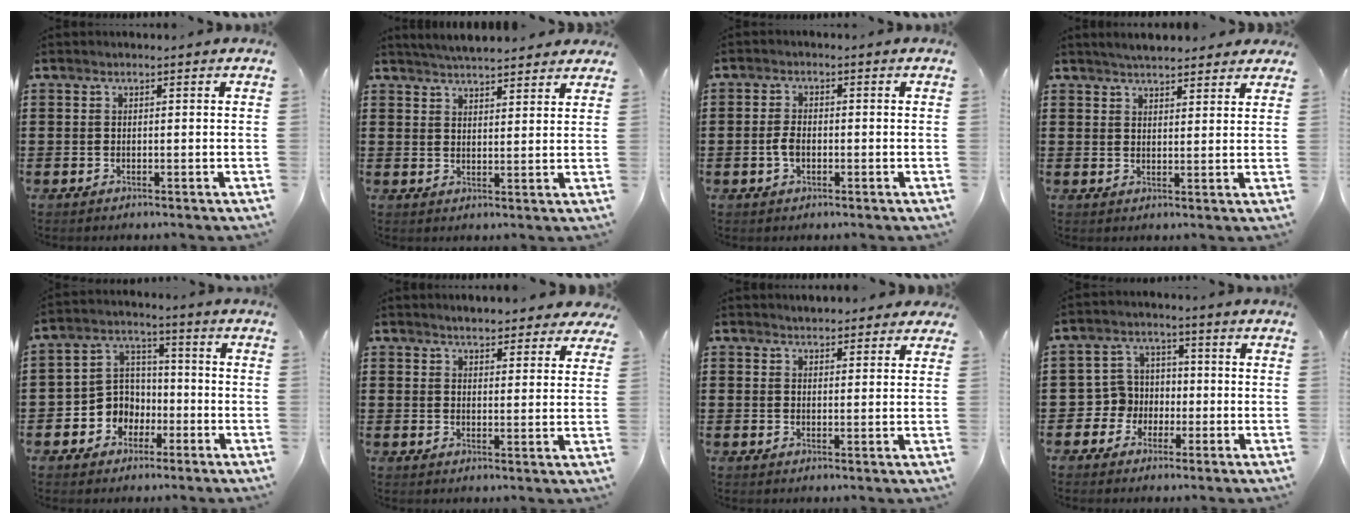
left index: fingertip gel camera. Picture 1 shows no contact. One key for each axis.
{"total": 4.0, "fx": 3.9, "fy": 0.3, "fz": 0.7, "tx": -0.024, "ty": -0.009, "tz": 0.072}
{"total": 2.7, "fx": -0.6, "fy": 1.5, "fz": 2.2, "tx": -0.065, "ty": -0.005, "tz": -0.018}
{"total": 3.6, "fx": 3.4, "fy": 0.5, "fz": 0.8, "tx": -0.024, "ty": -0.003, "tz": 0.064}
{"total": 6.0, "fx": -2.2, "fy": 5.5, "fz": 1.0, "tx": -0.052, "ty": 0.007, "tz": -0.047}
{"total": 3.9, "fx": 3.8, "fy": 0.7, "fz": 0.7, "tx": -0.026, "ty": -0.007, "tz": 0.070}
{"total": 2.4, "fx": 2.3, "fy": 0.5, "fz": 0.2, "tx": -0.009, "ty": 0.003, "tz": 0.044}
{"total": 4.9, "fx": -1.4, "fy": 4.6, "fz": 0.7, "tx": -0.041, "ty": 0.009, "tz": -0.032}